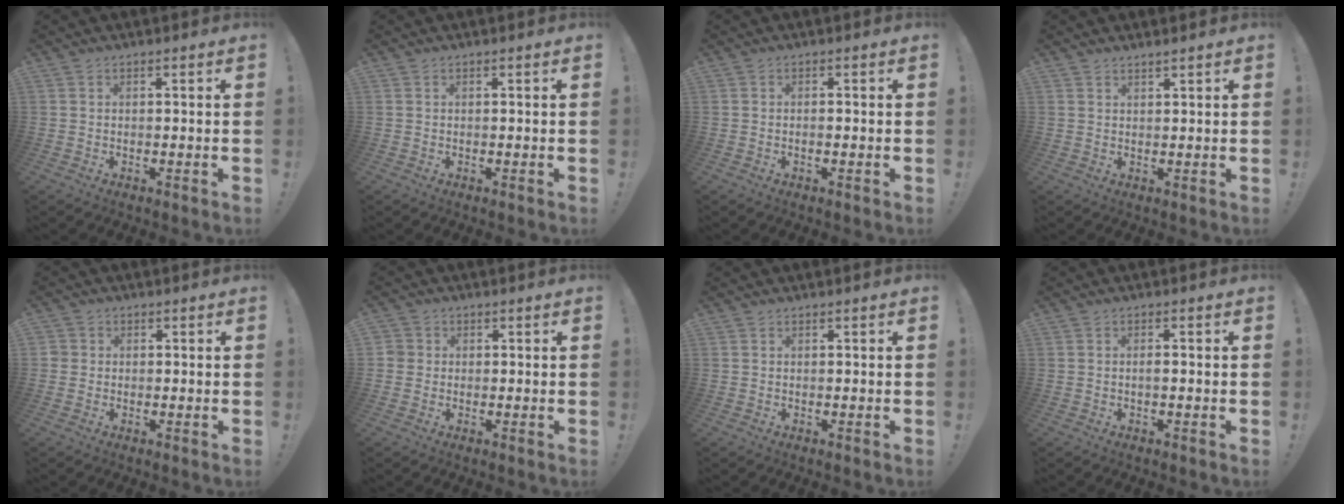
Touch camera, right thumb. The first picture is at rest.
{"total": 0.0}
{"total": 0.7, "force": [-0.3, 0.0, 0.6], "torque": [-0.010, 0.000, -0.006]}
{"total": 1.5, "force": [1.5, 0.1, 0.2], "torque": [0.005, -0.008, 0.026]}
{"total": 2.1, "force": [-0.1, 2.0, 0.5], "torque": [-0.010, 0.005, -0.001]}
{"total": 2.7, "force": [0.1, 2.7, 0.6], "torque": [-0.014, 0.005, 0.003]}
{"total": 0.0}
{"total": 1.5, "force": [-0.4, 0.2, 1.4], "torque": [-0.028, 0.002, -0.009]}